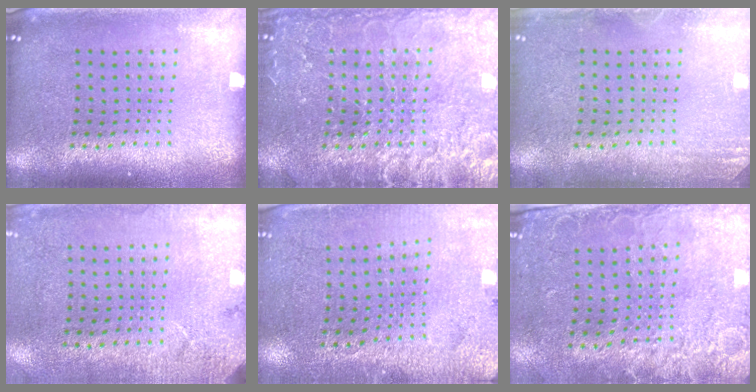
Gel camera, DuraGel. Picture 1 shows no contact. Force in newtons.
{"total": 3.7, "press": 3.6, "slide": 0.5}
{"total": 1.6, "press": 1.6, "slide": 0.3}
{"total": 2.7, "press": 2.2, "slide": 1.6}
{"total": 2.8, "press": 2.7, "slide": 0.5}
{"total": 2.6, "press": 2.1, "slide": 1.4}